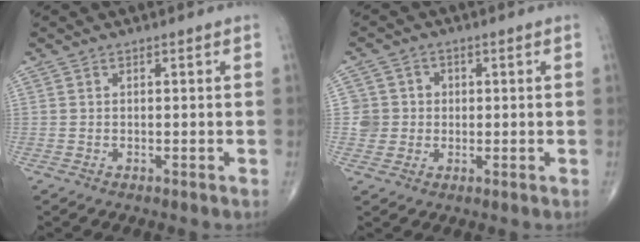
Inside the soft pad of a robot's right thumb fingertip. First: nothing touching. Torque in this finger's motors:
{"motor_torque": [0.00, 0.00, 0.15, 0.14, 0.03]}